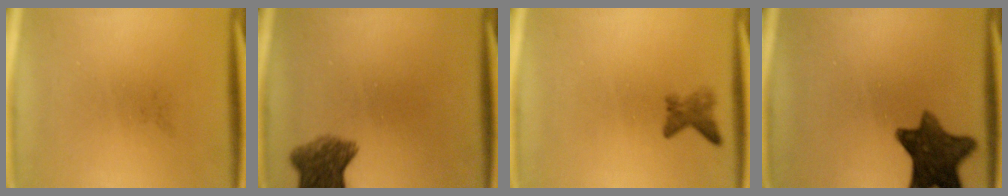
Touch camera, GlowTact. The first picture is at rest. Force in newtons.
{"total": 6.4}
{"total": 2.0}
{"total": 10.9}